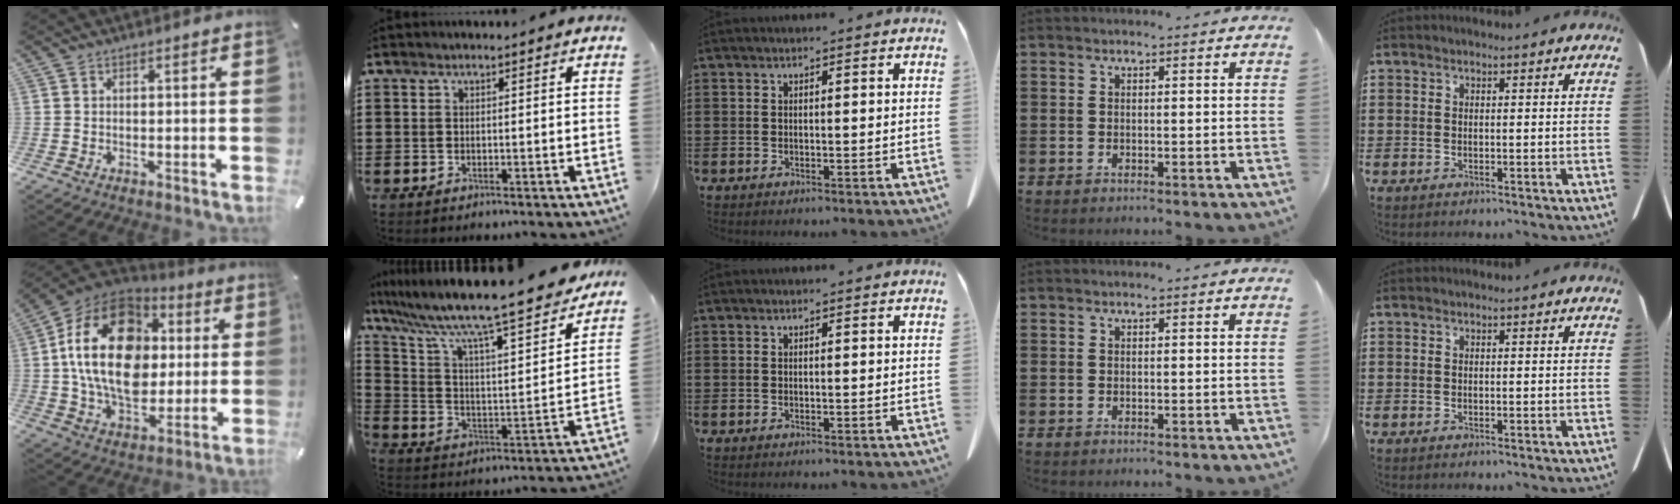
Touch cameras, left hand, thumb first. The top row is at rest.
{"thumb": {"total": 24.1, "force": [2.9, 16.8, 17.0], "torque": [-0.321, 0.007, 0.049]}, "index": {"total": 10.5, "force": [8.9, 0.4, 5.5], "torque": [-0.146, -0.069, 0.143]}}